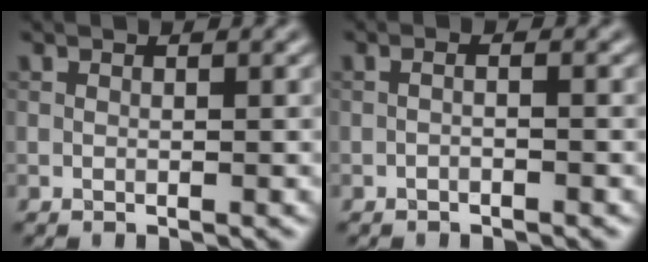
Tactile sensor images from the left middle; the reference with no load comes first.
{"total": 0.8, "force": [-0.6, 0.1, 0.6], "torque": [-0.015, 0.003, -0.014]}